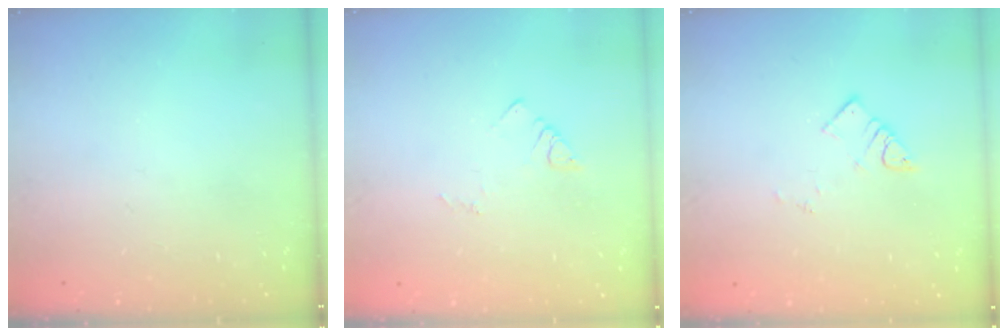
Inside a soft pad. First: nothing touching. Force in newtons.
{"total": 3.7, "press": 3.7, "slide": 0.2}
{"total": 4.1, "press": 4.1, "slide": 0.2}